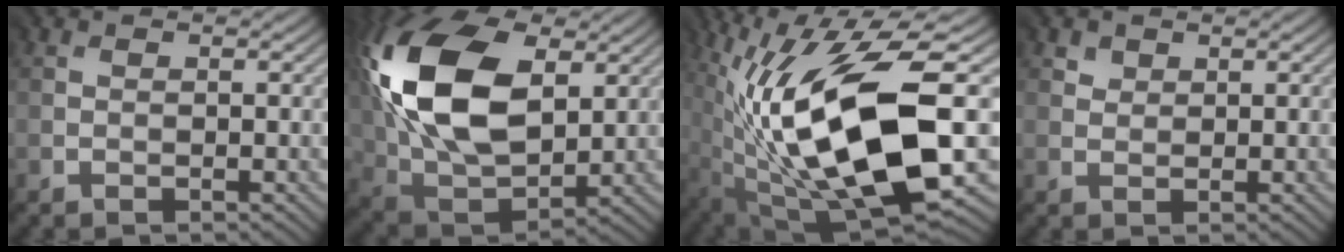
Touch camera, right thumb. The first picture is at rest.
{"total": 17.9, "force": [4.7, 11.2, 13.2], "torque": [-0.315, 0.022, 0.086]}
{"total": 17.1, "force": [-1.8, 7.0, 15.5], "torque": [-0.310, -0.013, -0.019]}
{"total": 1.2, "force": [0.9, 0.7, -0.5], "torque": [0.011, -0.001, 0.018]}